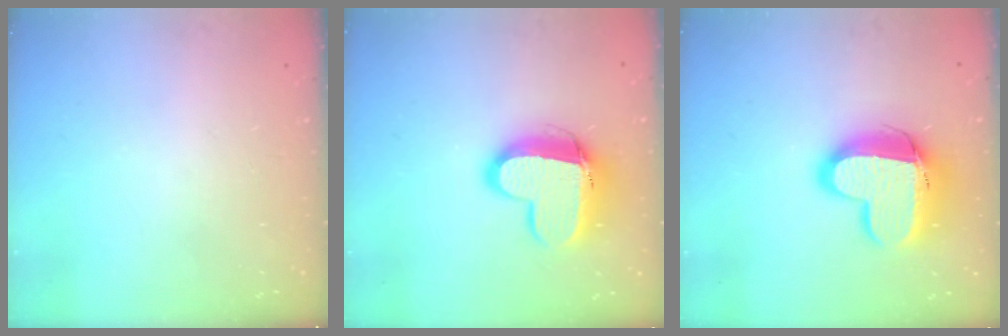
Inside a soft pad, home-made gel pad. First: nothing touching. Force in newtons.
{"total": 13.5, "press": 13.5, "slide": 1.4}
{"total": 16.0, "press": 16.0, "slide": 1.1}